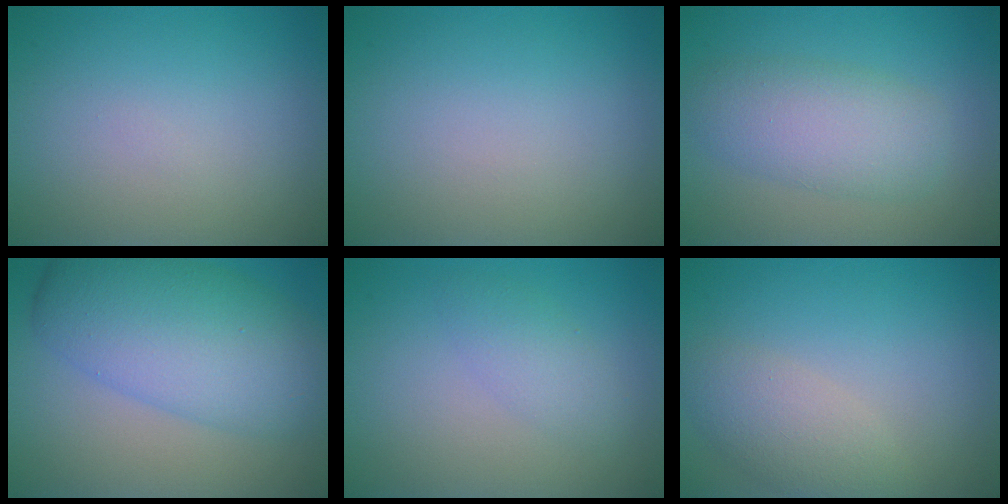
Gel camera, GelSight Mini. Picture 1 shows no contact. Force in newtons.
{"total": 0.0}
{"total": 4.7, "press": 4.7, "slide": 0.1}
{"total": 8.2, "press": 8.2, "slide": 0.1}
{"total": 2.0, "press": 2.0, "slide": 0.1}
{"total": 3.2, "press": 3.2, "slide": 0.2}